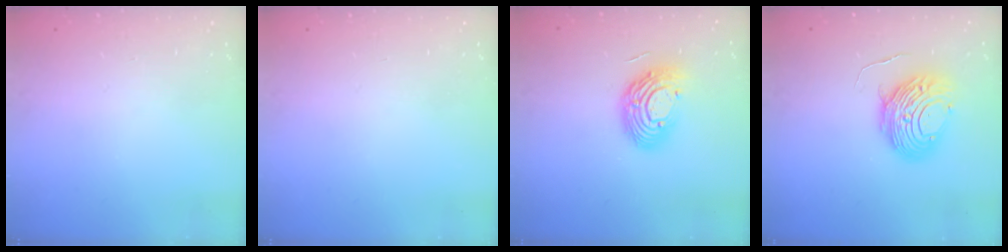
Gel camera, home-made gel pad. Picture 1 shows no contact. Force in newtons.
{"total": 0.0}
{"total": 13.0, "press": 12.9, "slide": 1.0}
{"total": 11.6, "press": 11.5, "slide": 1.2}